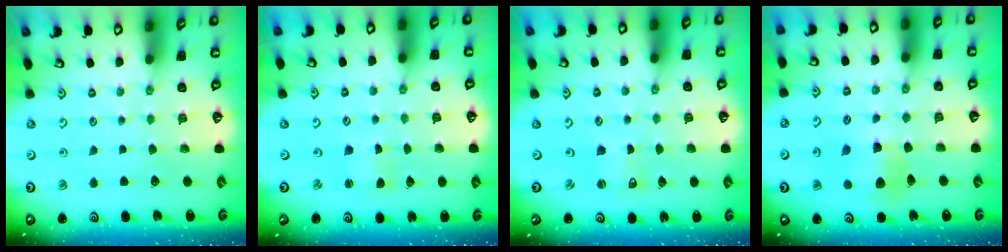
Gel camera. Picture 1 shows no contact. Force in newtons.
{"total": 1.1, "press": 1.0, "slide": 0.2}
{"total": 0.6, "press": 0.6, "slide": 0.1}
{"total": 6.8, "press": 6.8, "slide": 0.2}